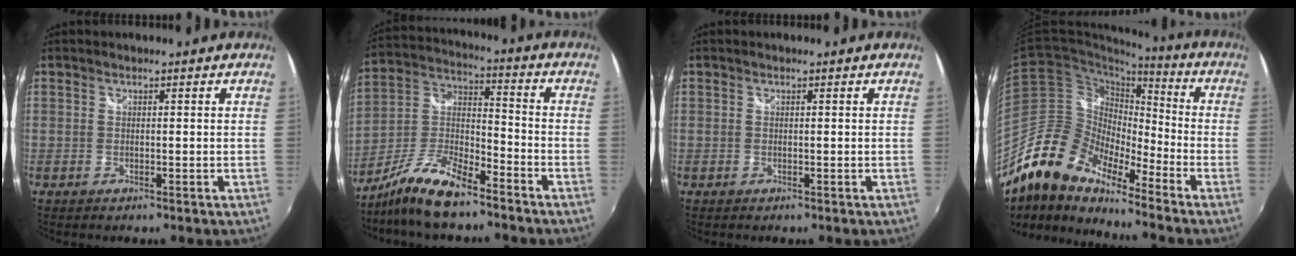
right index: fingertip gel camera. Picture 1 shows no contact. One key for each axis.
{"total": 13.3, "fx": -9.5, "fy": 3.8, "fz": 8.4, "tx": -0.187, "ty": 0.000, "tz": -0.182}
{"total": 0.0}
{"total": 16.2, "fx": -12.6, "fy": 6.2, "fz": 8.1, "tx": -0.143, "ty": -0.001, "tz": -0.252}